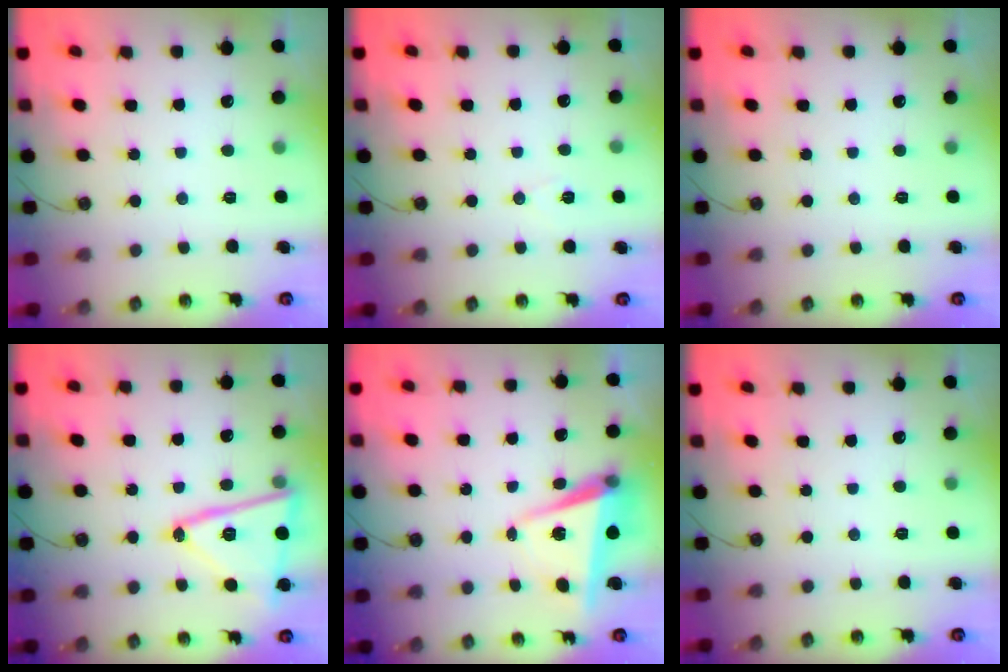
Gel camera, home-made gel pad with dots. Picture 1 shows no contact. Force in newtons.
{"total": 5.2, "press": 2.8, "slide": 4.4}
{"total": 0.0}
{"total": 18.1, "press": 18.1, "slide": 1.0}
{"total": 6.6, "press": 5.3, "slide": 3.9}
{"total": 0.0}